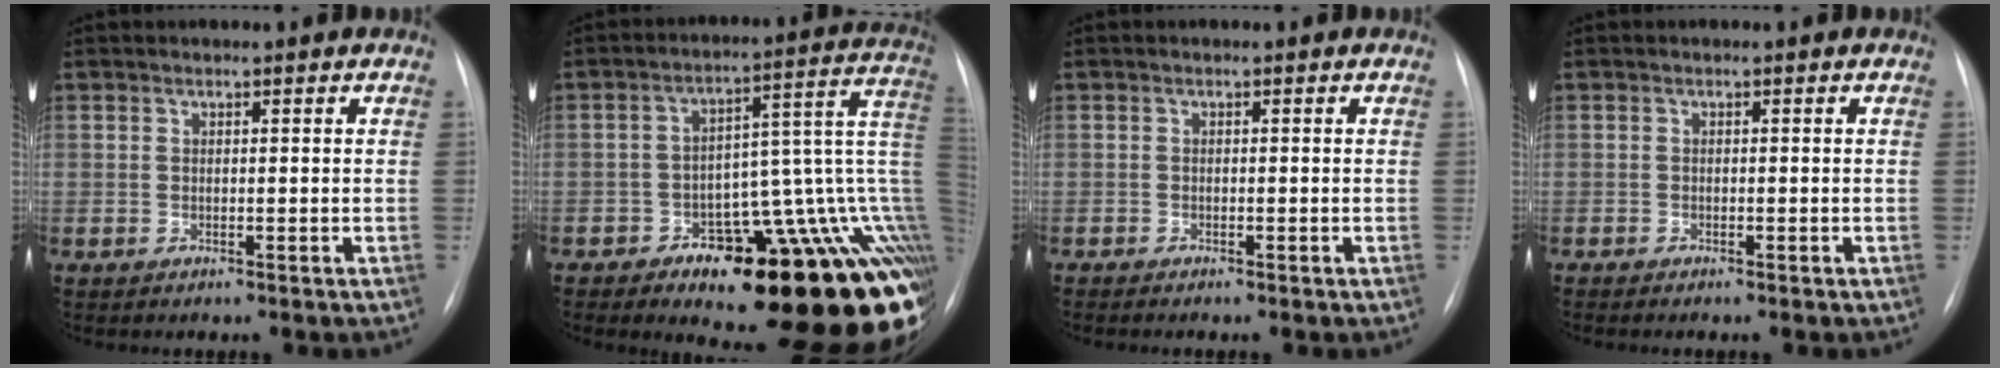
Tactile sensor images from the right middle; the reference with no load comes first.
{"total": 28.5, "force": [-12.5, 7.6, 24.5], "torque": [-0.174, 0.033, -0.152]}
{"total": 1.6, "force": [-1.3, 0.3, 0.9], "torque": [-0.016, -0.004, -0.012]}
{"total": 1.3, "force": [-1.0, 0.3, 0.8], "torque": [-0.014, -0.004, -0.009]}